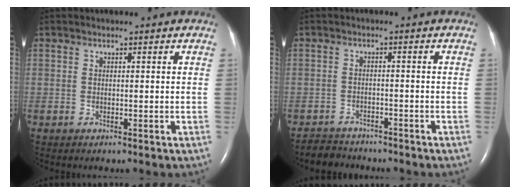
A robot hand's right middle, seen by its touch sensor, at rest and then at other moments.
{"total": 3.7, "force": [-3.5, 1.0, -0.3], "torque": [-0.001, -0.010, -0.059]}